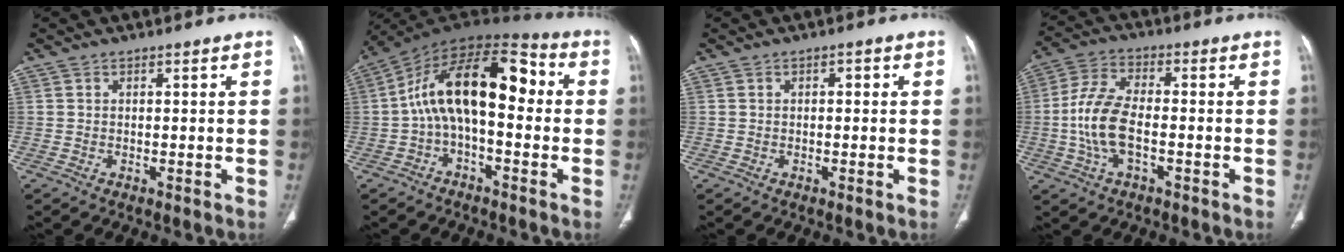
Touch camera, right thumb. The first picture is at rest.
{"total": 17.0, "force": [0.4, 8.5, 14.7], "torque": [-0.223, 0.057, -0.004]}
{"total": 1.1, "force": [0.3, 0.6, 0.9], "torque": [-0.013, 0.003, 0.001]}
{"total": 10.5, "force": [-1.9, 5.1, 8.9], "torque": [-0.192, 0.024, -0.040]}